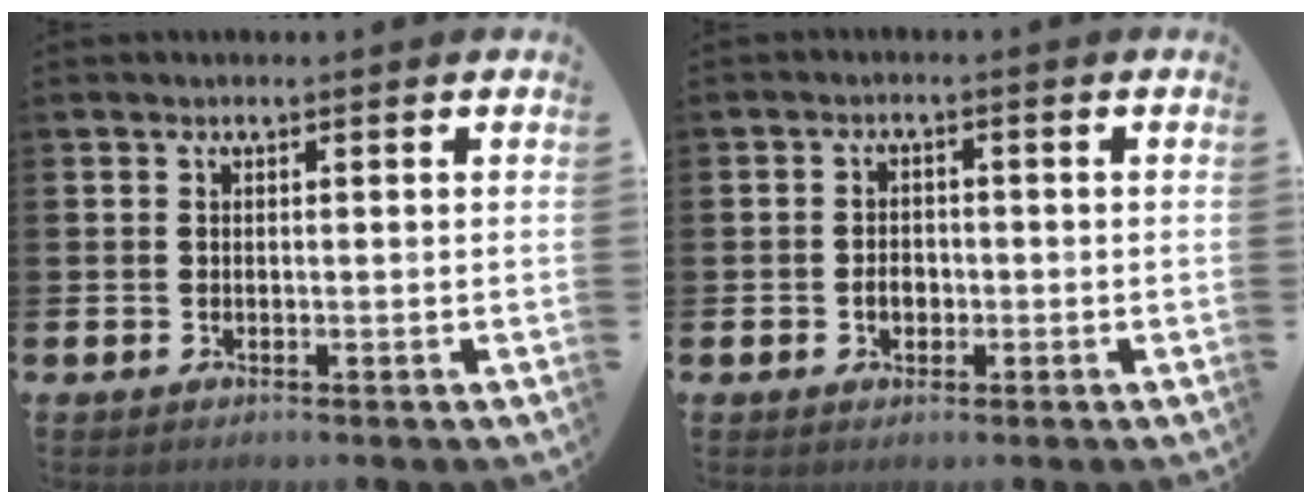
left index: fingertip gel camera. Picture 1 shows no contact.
{"total": 2.3, "force": [-0.7, 1.8, 1.4], "torque": [-0.018, 0.003, -0.017]}